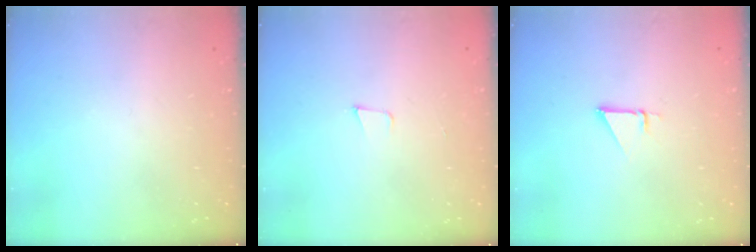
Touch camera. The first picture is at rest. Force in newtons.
{"total": 3.4, "press": 2.1, "slide": 2.7}
{"total": 2.3, "press": 2.3, "slide": 0.1}